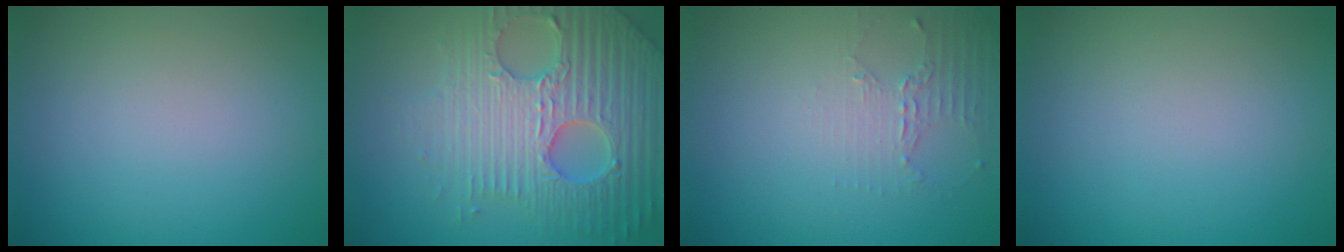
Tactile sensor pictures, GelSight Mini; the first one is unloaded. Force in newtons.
{"total": 7.4, "press": 7.1, "slide": 1.8}
{"total": 2.1, "press": 1.5, "slide": 1.5}
{"total": 0.0}